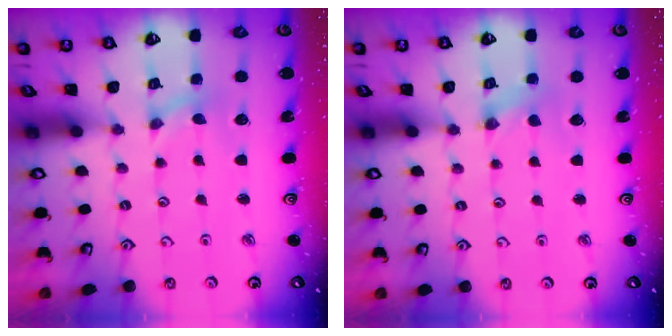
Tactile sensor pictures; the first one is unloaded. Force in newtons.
{"total": 0.0}